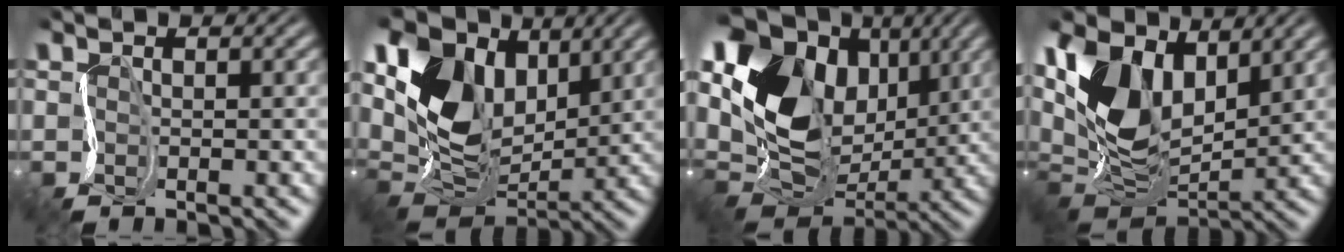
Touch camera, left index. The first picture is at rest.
{"total": 9.7, "force": [3.8, 6.7, 5.9], "torque": [-0.134, 0.004, 0.063]}
{"total": 13.0, "force": [3.9, 9.6, 7.9], "torque": [-0.161, 0.012, 0.061]}
{"total": 9.5, "force": [3.6, 5.7, 6.6], "torque": [-0.158, 0.004, 0.062]}